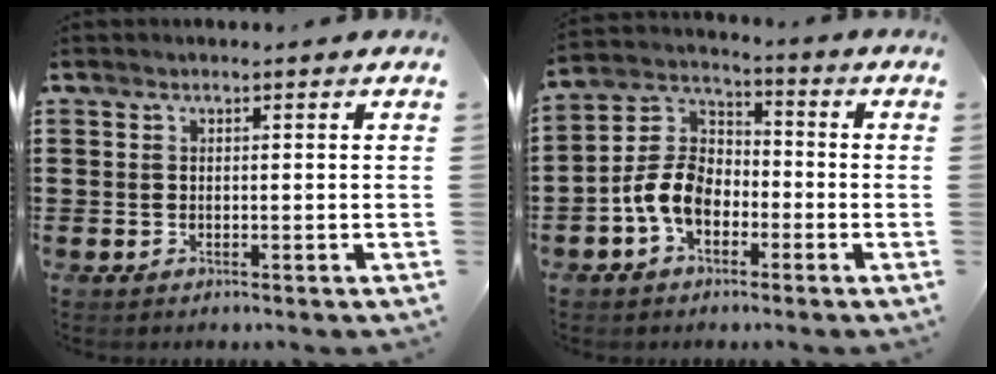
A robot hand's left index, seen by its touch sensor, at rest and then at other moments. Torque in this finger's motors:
{"motor_torque": [1.71, 0.43, 0.46, 0.17]}